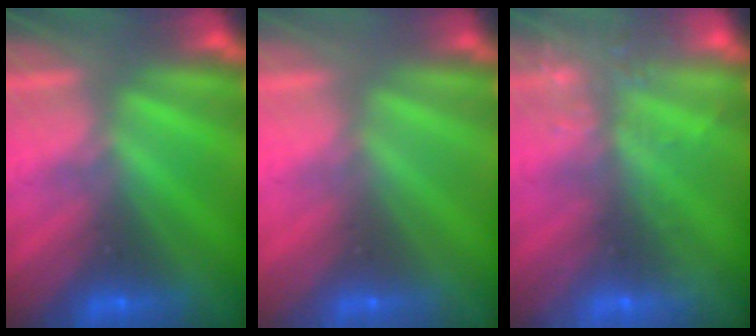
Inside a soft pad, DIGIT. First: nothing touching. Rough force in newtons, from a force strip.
{"total": 2.7}
{"total": 13.7}